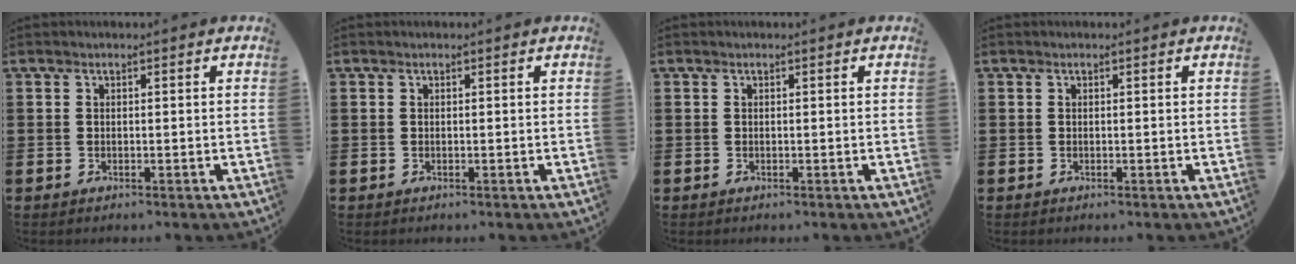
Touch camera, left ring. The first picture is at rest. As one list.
[{"total": 0.0}, {"total": 0.0}, {"total": 0.0}]